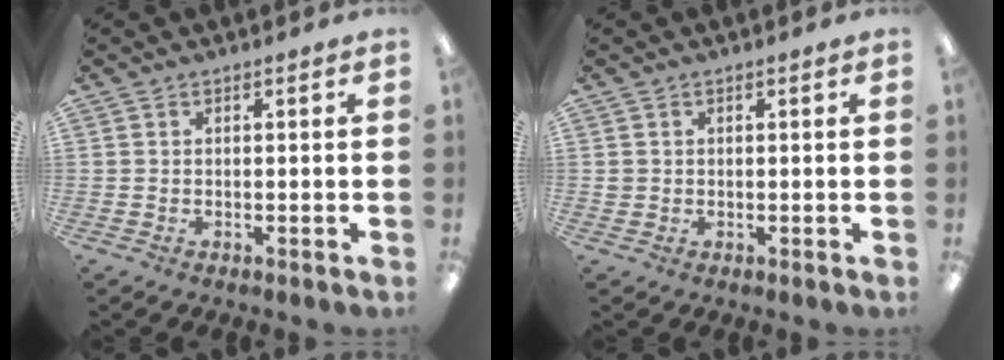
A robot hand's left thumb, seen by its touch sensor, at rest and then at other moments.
{"total": 1.2, "force": [0.3, 1.2, 0.3], "torque": [-0.007, 0.005, 0.004]}